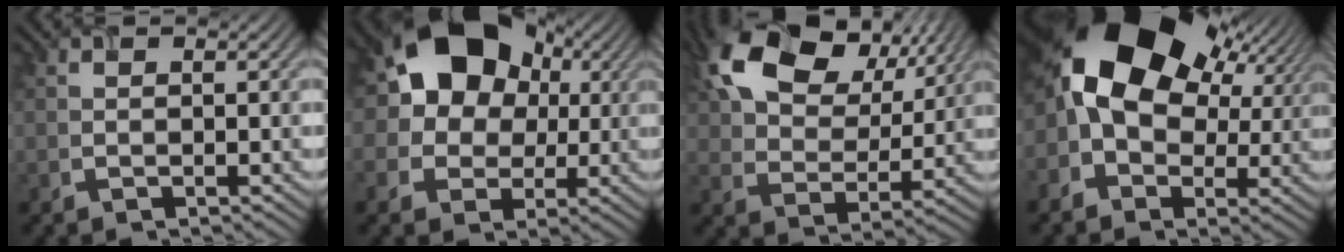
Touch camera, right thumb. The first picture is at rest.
{"total": 13.3, "force": [2.8, 10.8, 7.3], "torque": [-0.133, 0.029, 0.027]}
{"total": 14.1, "force": [6.9, 8.9, 8.5], "torque": [-0.171, 0.010, 0.124]}
{"total": 16.3, "force": [3.7, 11.3, 11.2], "torque": [-0.199, -0.005, 0.079]}